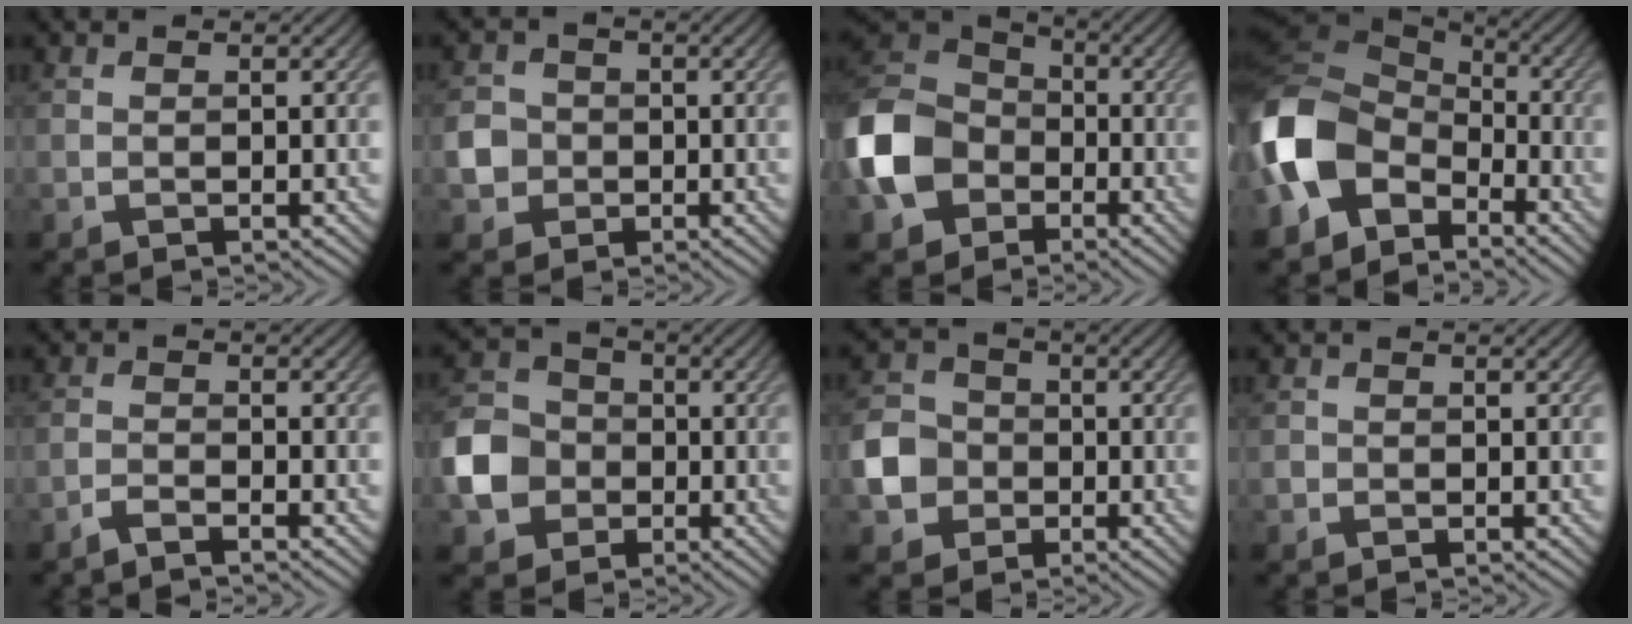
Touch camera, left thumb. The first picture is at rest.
{"total": 3.4, "force": [-0.7, 3.2, 1.0], "torque": [-0.025, 0.001, -0.022]}
{"total": 12.6, "force": [-3.8, 9.7, 7.0], "torque": [-0.195, -0.010, -0.099]}
{"total": 12.3, "force": [-4.8, 8.5, 7.5], "torque": [-0.191, -0.006, -0.111]}
{"total": 1.9, "force": [-1.8, 0.1, 0.8], "torque": [-0.019, 0.002, -0.043]}
{"total": 8.3, "force": [-2.2, 7.0, 3.9], "torque": [-0.106, 0.001, -0.064]}
{"total": 6.2, "force": [-1.6, 5.4, 2.5], "torque": [-0.067, 0.002, -0.050]}
{"total": 0.7, "force": [-0.4, 0.5, 0.0], "torque": [0.000, 0.003, -0.013]}